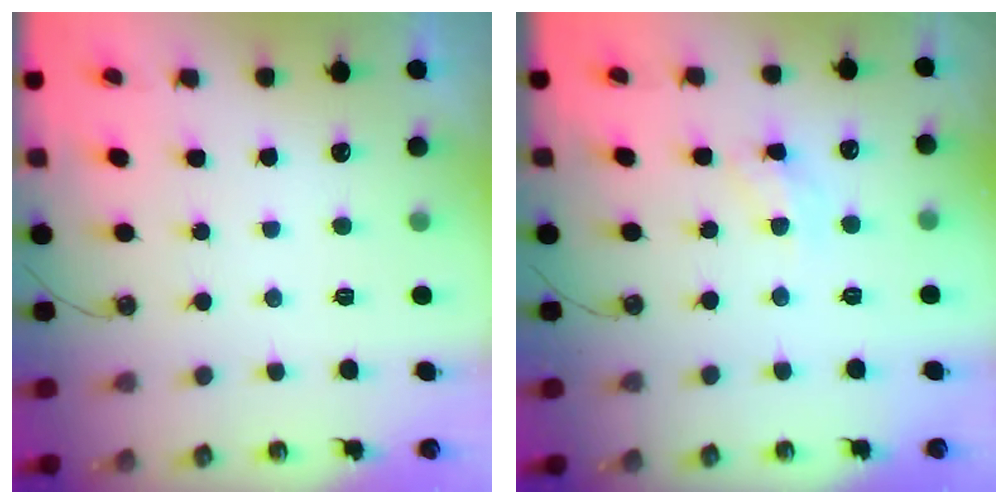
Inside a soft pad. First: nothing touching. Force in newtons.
{"total": 7.7, "press": 7.6, "slide": 0.6}